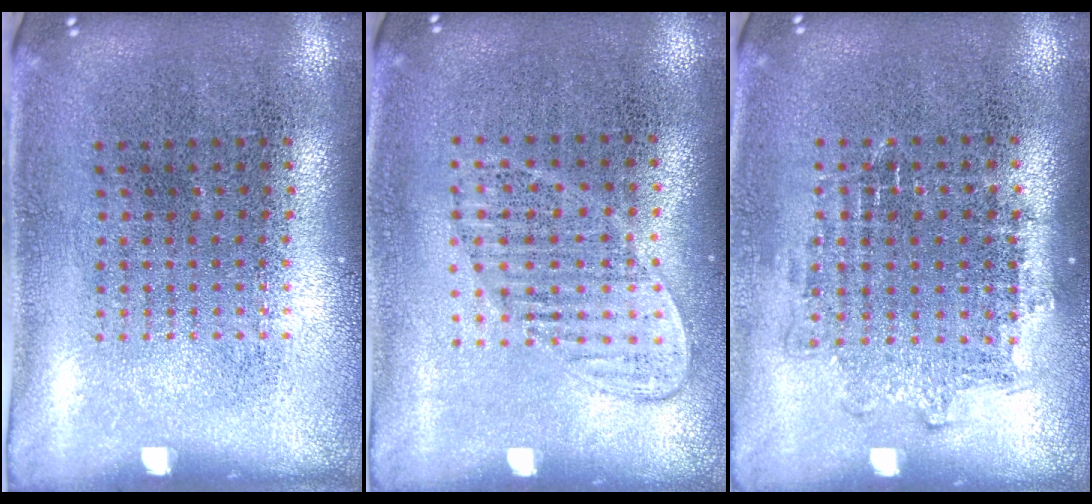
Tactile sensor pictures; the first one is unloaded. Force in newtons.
{"total": 1.2, "press": 1.1, "slide": 0.5}
{"total": 1.3, "press": 1.1, "slide": 0.7}